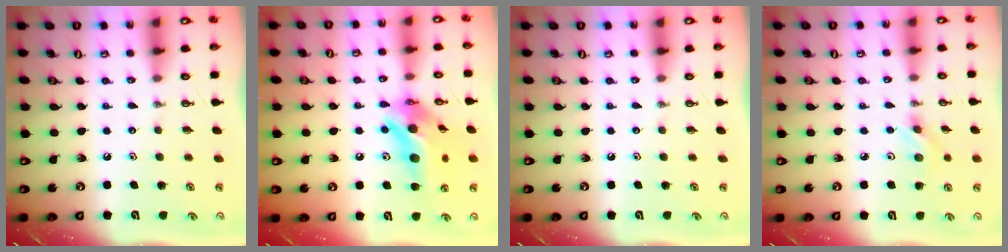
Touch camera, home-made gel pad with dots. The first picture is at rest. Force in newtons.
{"total": 16.5, "press": 16.2, "slide": 3.4}
{"total": 0.0}
{"total": 8.5, "press": 6.6, "slide": 5.3}